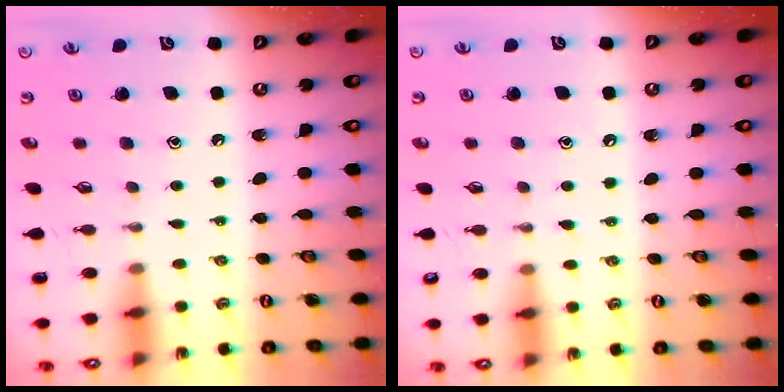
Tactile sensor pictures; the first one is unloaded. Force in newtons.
{"total": 5.0, "press": 5.0, "slide": 0.6}